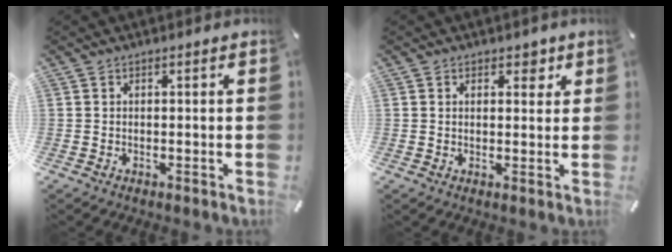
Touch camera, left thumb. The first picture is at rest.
{"total": 2.9, "force": [1.4, 2.0, 1.5], "torque": [-0.010, -0.002, 0.017]}